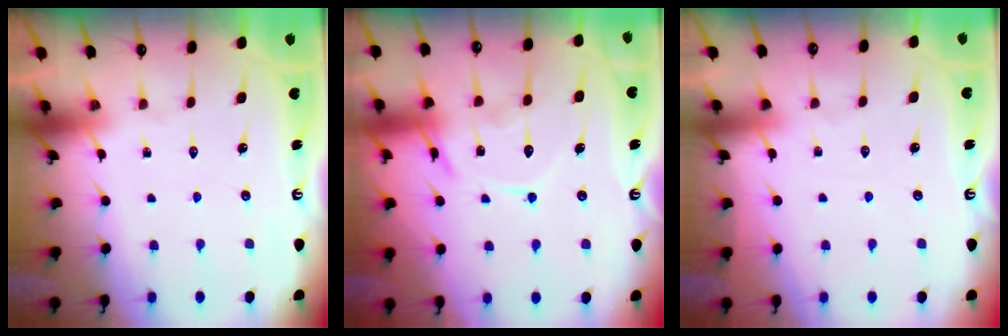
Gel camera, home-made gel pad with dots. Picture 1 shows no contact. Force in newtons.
{"total": 13.2, "press": 13.2, "slide": 0.9}
{"total": 2.2, "press": 2.2, "slide": 0.3}